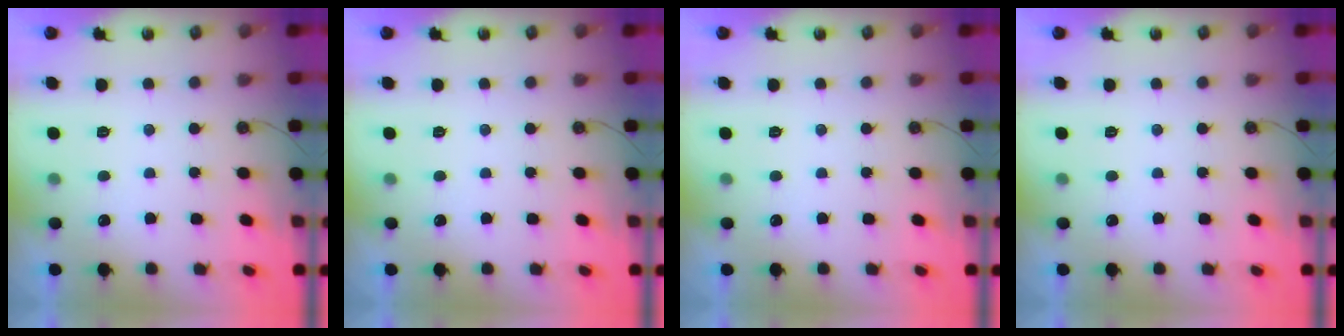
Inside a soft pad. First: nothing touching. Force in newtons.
{"total": 0.0}
{"total": 0.0}
{"total": 0.0}